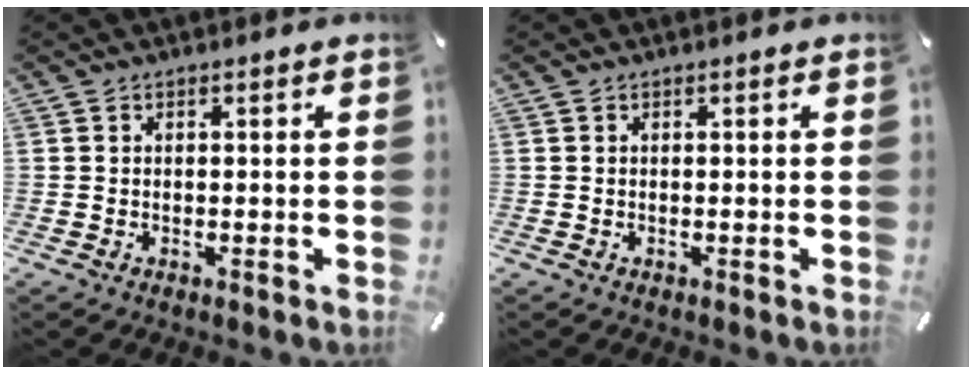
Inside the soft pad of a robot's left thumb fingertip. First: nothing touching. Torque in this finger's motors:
{"motor_torque": [-0.01, 0.00, -0.04, -0.04, -0.01]}